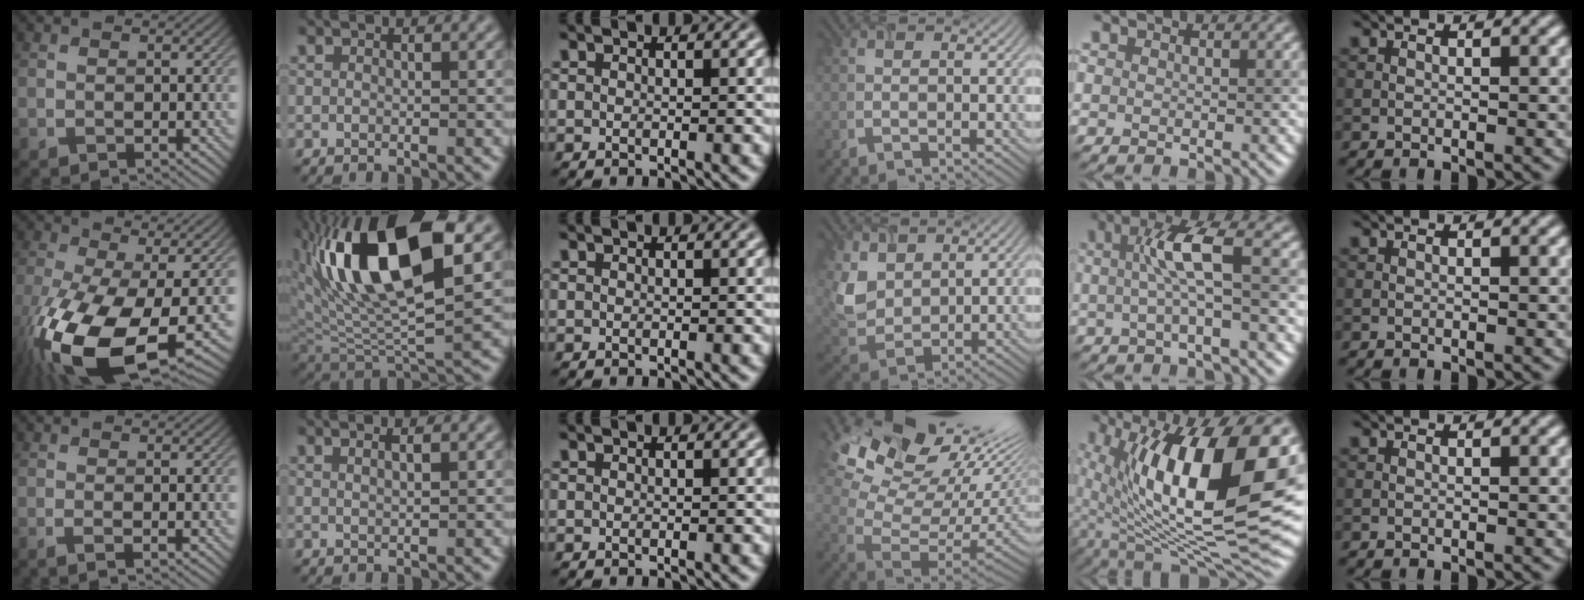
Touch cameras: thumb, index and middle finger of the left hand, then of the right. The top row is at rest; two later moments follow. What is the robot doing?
{"motion": "extract", "object": "airpods case & airpods"}